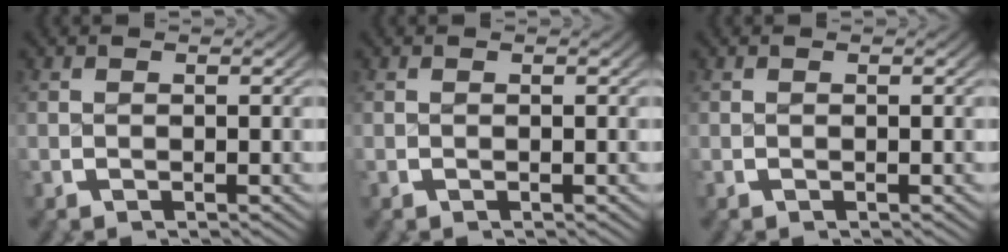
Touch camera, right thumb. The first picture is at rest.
{"total": 0.0}
{"total": 0.0}